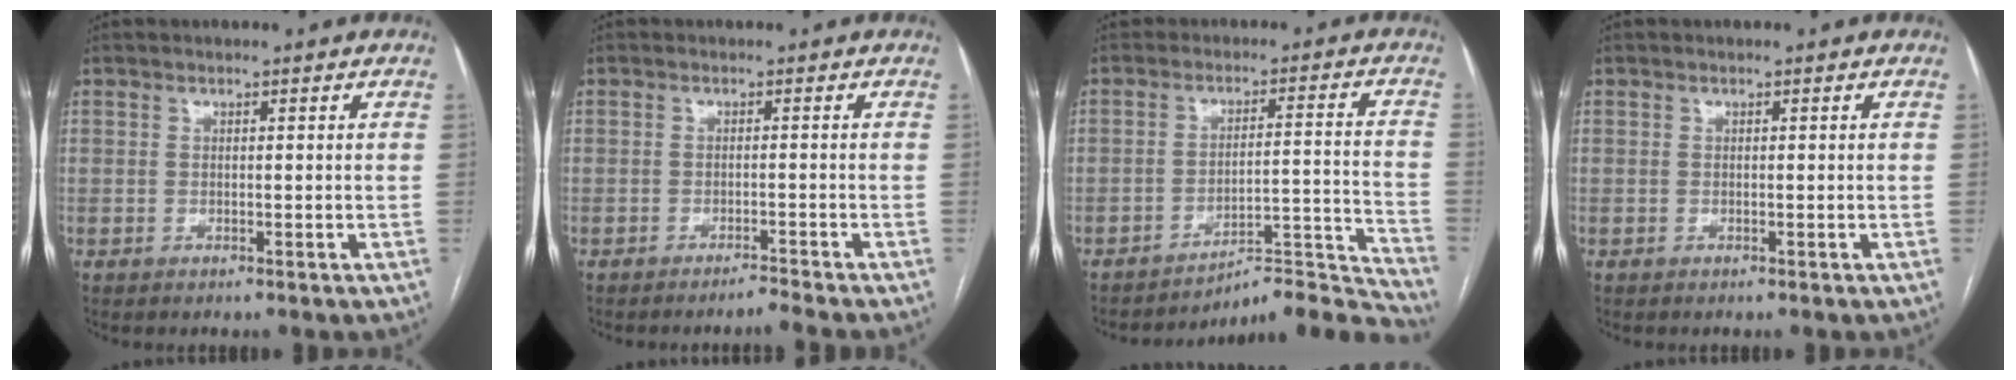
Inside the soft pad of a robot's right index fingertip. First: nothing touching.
{"total": 2.0, "force": [-1.9, -0.8, 0.1], "torque": [-0.001, -0.009, -0.031]}
{"total": 14.0, "force": [-13.8, -2.1, -0.7], "torque": [0.037, 0.041, -0.194]}
{"total": 0.0}